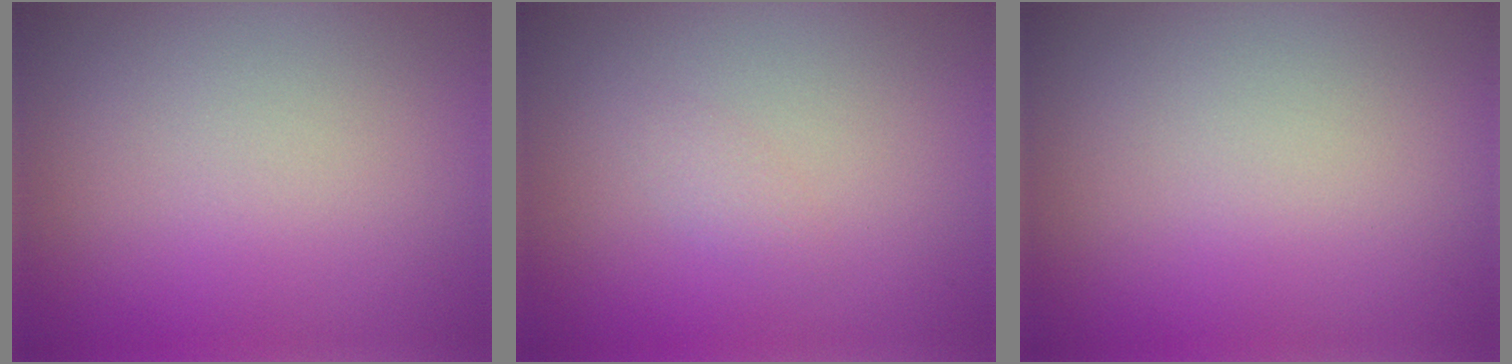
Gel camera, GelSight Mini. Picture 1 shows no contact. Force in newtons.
{"total": 0.9, "press": 0.9, "slide": 0.0}
{"total": 0.0}